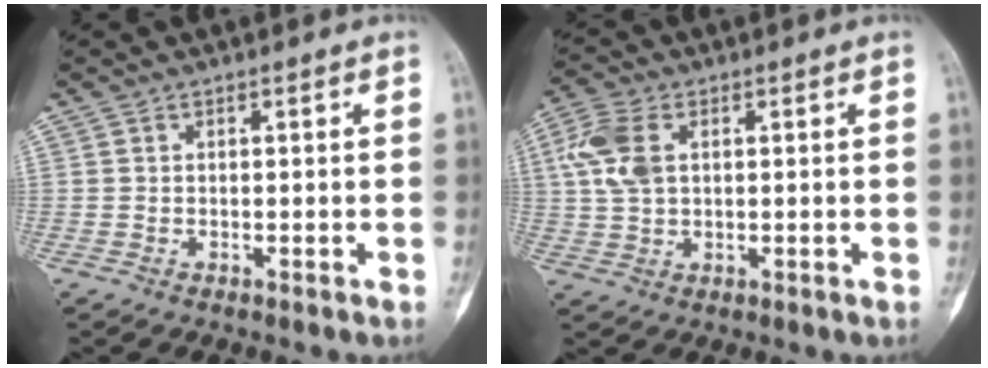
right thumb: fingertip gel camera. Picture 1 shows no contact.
{"total": 7.7, "force": [1.7, 4.8, 5.8], "torque": [-0.137, 0.011, 0.033]}